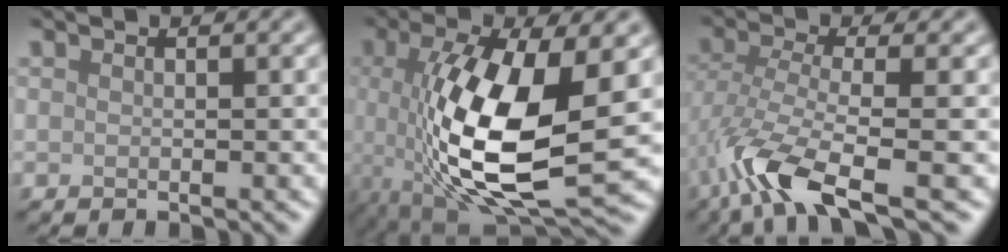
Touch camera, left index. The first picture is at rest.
{"total": 11.9, "force": [-0.7, 4.1, 11.2], "torque": [-0.222, -0.017, -0.010]}
{"total": 6.7, "force": [-3.6, 1.8, 5.4], "torque": [-0.112, -0.006, -0.080]}